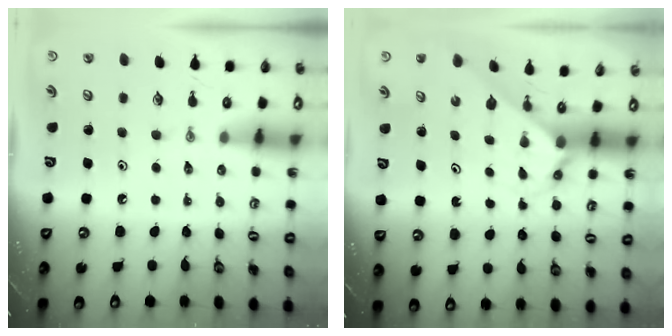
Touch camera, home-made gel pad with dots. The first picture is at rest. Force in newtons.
{"total": 2.6, "press": 2.6, "slide": 0.2}